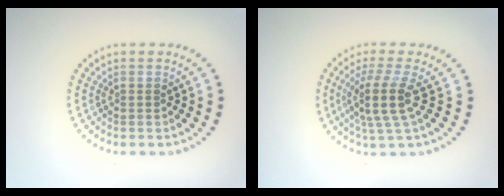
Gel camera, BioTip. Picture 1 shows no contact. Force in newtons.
{"total": 3.8, "press": 2.9, "slide": 2.5}